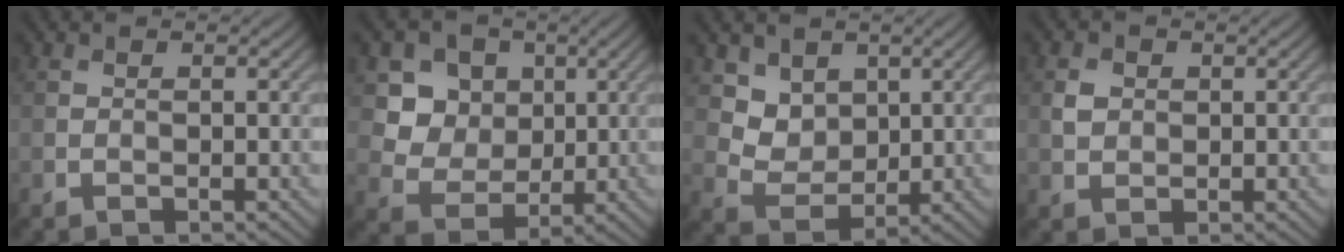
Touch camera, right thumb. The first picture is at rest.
{"total": 7.7, "force": [2.8, 6.5, 3.2], "torque": [-0.097, -0.016, 0.069]}
{"total": 5.0, "force": [2.7, 3.8, 1.9], "torque": [-0.064, -0.028, 0.055]}
{"total": 2.0, "force": [0.4, 1.7, 1.0], "torque": [-0.025, -0.001, 0.006]}